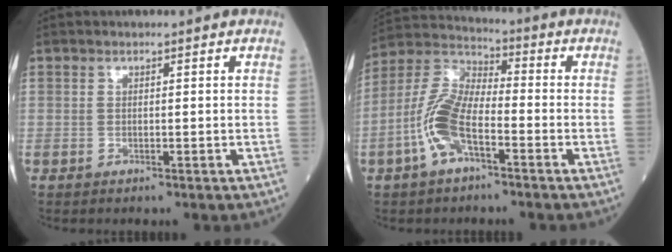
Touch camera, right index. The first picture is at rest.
{"total": 10.5, "force": [-3.9, 4.2, 8.8], "torque": [-0.204, 0.013, -0.083]}